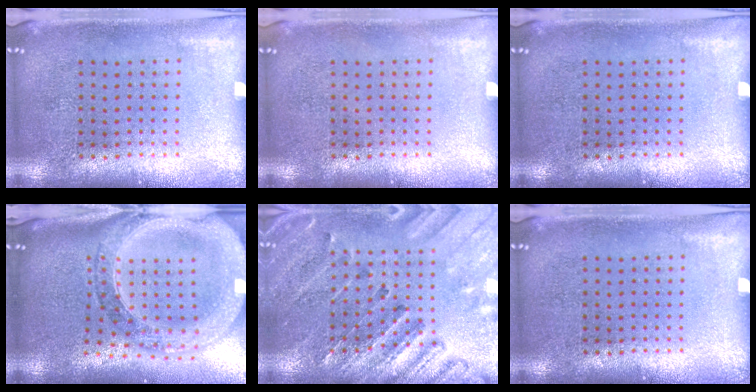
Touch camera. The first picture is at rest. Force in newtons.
{"total": 0.0}
{"total": 0.0}
{"total": 2.9, "press": 2.4, "slide": 1.5}
{"total": 2.5, "press": 2.5, "slide": 0.4}
{"total": 0.0}